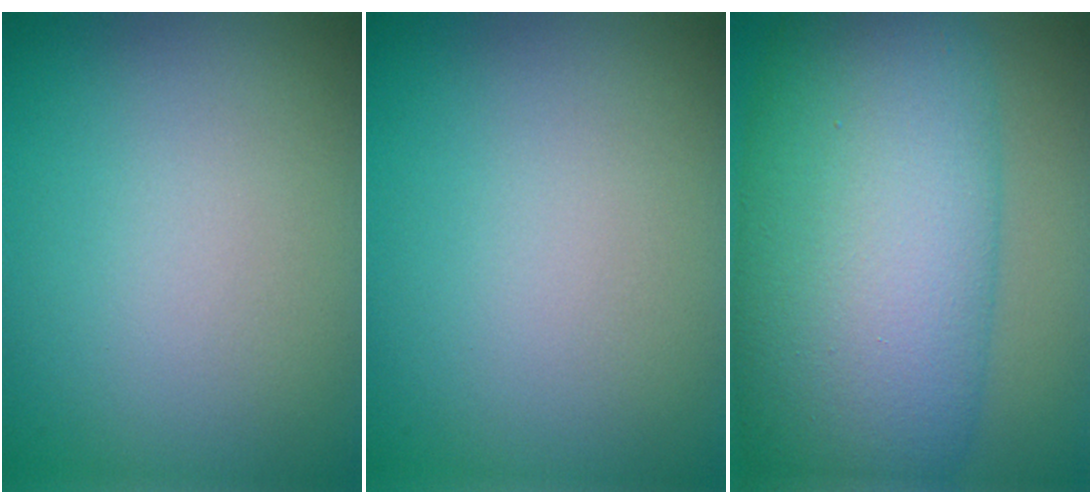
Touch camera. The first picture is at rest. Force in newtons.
{"total": 0.0}
{"total": 14.9, "press": 14.9, "slide": 0.0}